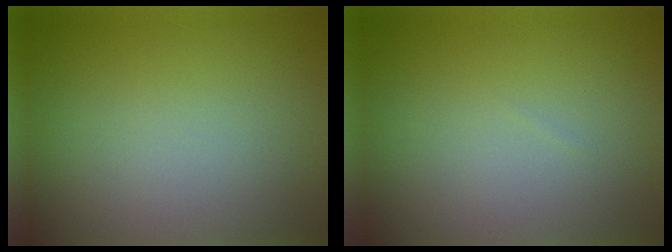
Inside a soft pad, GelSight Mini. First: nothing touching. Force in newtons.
{"total": 0.0}